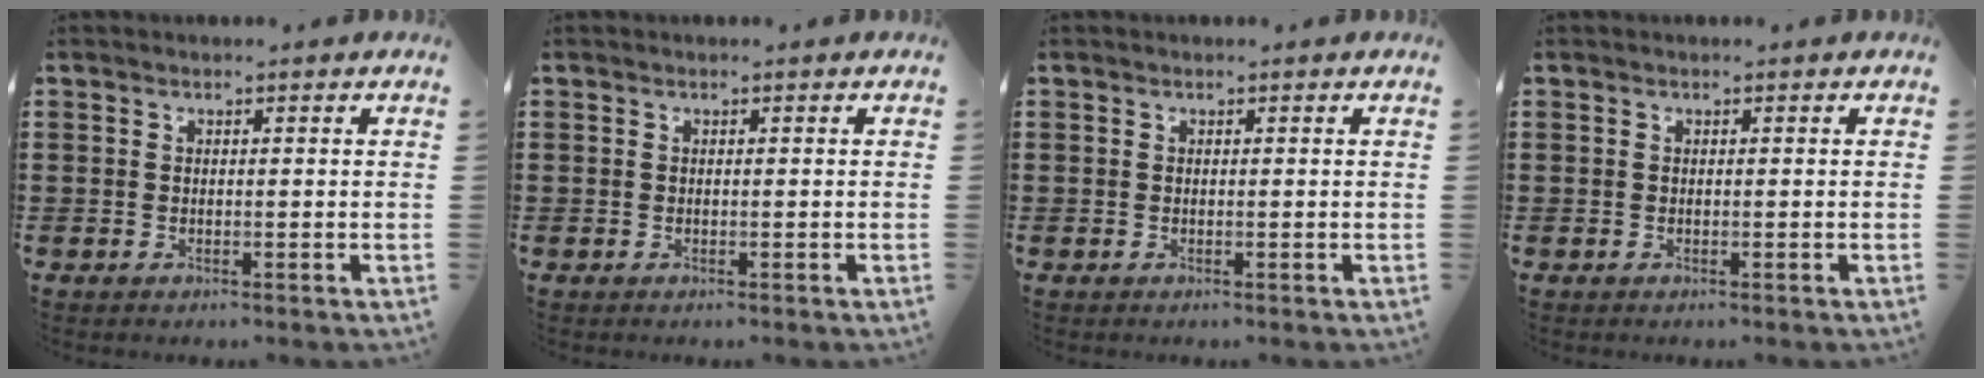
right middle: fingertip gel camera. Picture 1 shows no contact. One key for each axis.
{"total": 0.0}
{"total": 0.0}
{"total": 0.0}